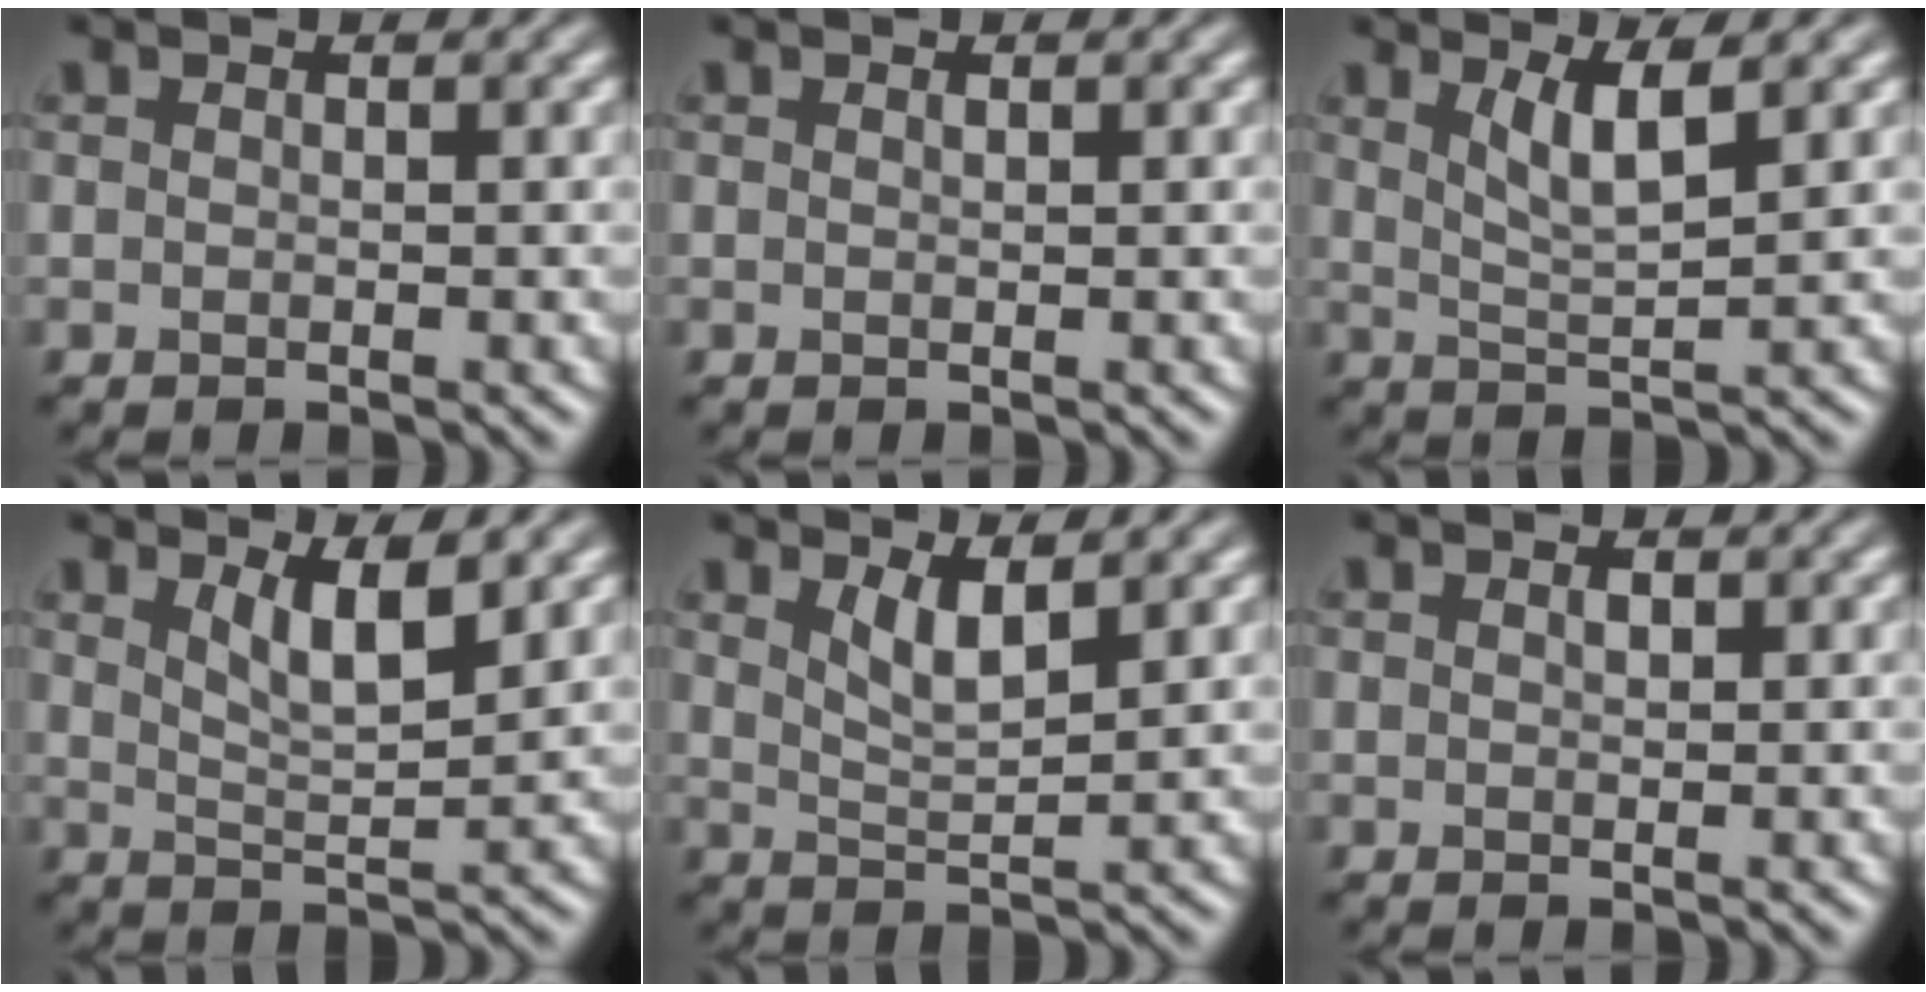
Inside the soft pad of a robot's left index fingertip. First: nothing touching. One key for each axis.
{"total": 0.0}
{"total": 3.2, "fx": 1.7, "fy": 0.7, "fz": 2.7, "tx": -0.049, "ty": -0.006, "tz": 0.035}
{"total": 3.6, "fx": 2.1, "fy": 0.9, "fz": 2.7, "tx": -0.048, "ty": -0.006, "tz": 0.041}
{"total": 2.7, "fx": 1.7, "fy": 0.7, "fz": 2.0, "tx": -0.037, "ty": -0.009, "tz": 0.035}
{"total": 0.6, "fx": 0.2, "fy": 0.3, "fz": 0.4, "tx": -0.008, "ty": 0.002, "tz": 0.002}